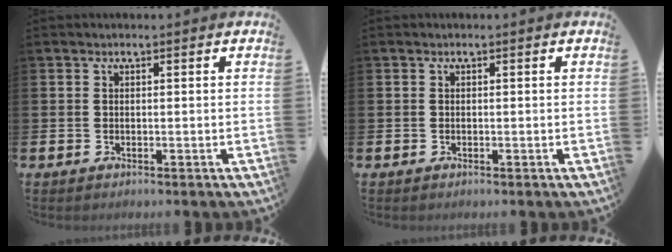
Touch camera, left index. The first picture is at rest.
{"total": 0.0}